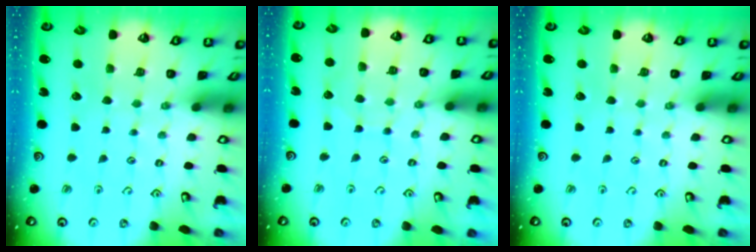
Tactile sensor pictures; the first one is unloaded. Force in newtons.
{"total": 4.9, "press": 4.9, "slide": 0.5}
{"total": 0.0}